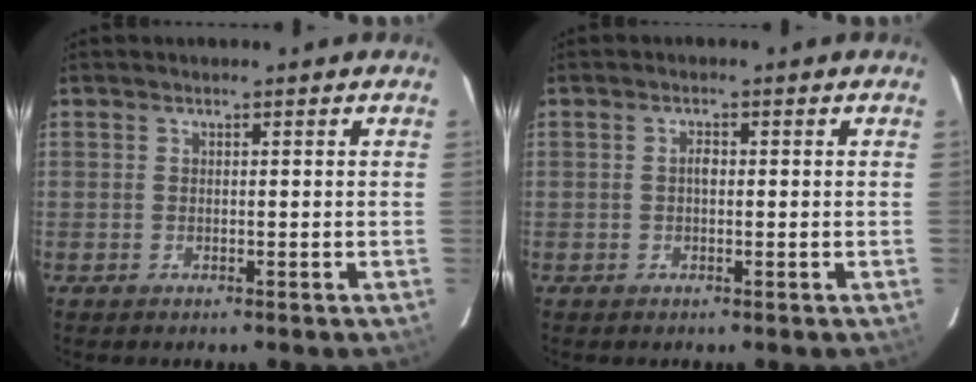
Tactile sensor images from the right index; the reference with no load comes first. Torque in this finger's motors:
{"motor_torque": [0.24, -0.01, 0.18, 0.02]}